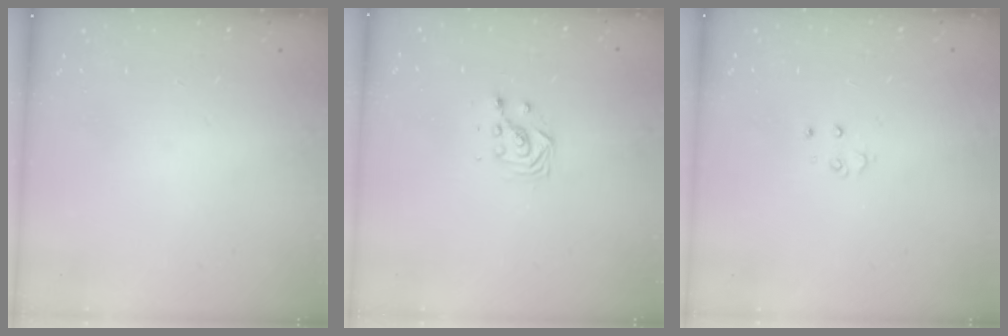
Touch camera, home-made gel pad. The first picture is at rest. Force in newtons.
{"total": 3.2, "press": 3.2, "slide": 0.5}
{"total": 2.8, "press": 2.8, "slide": 0.3}